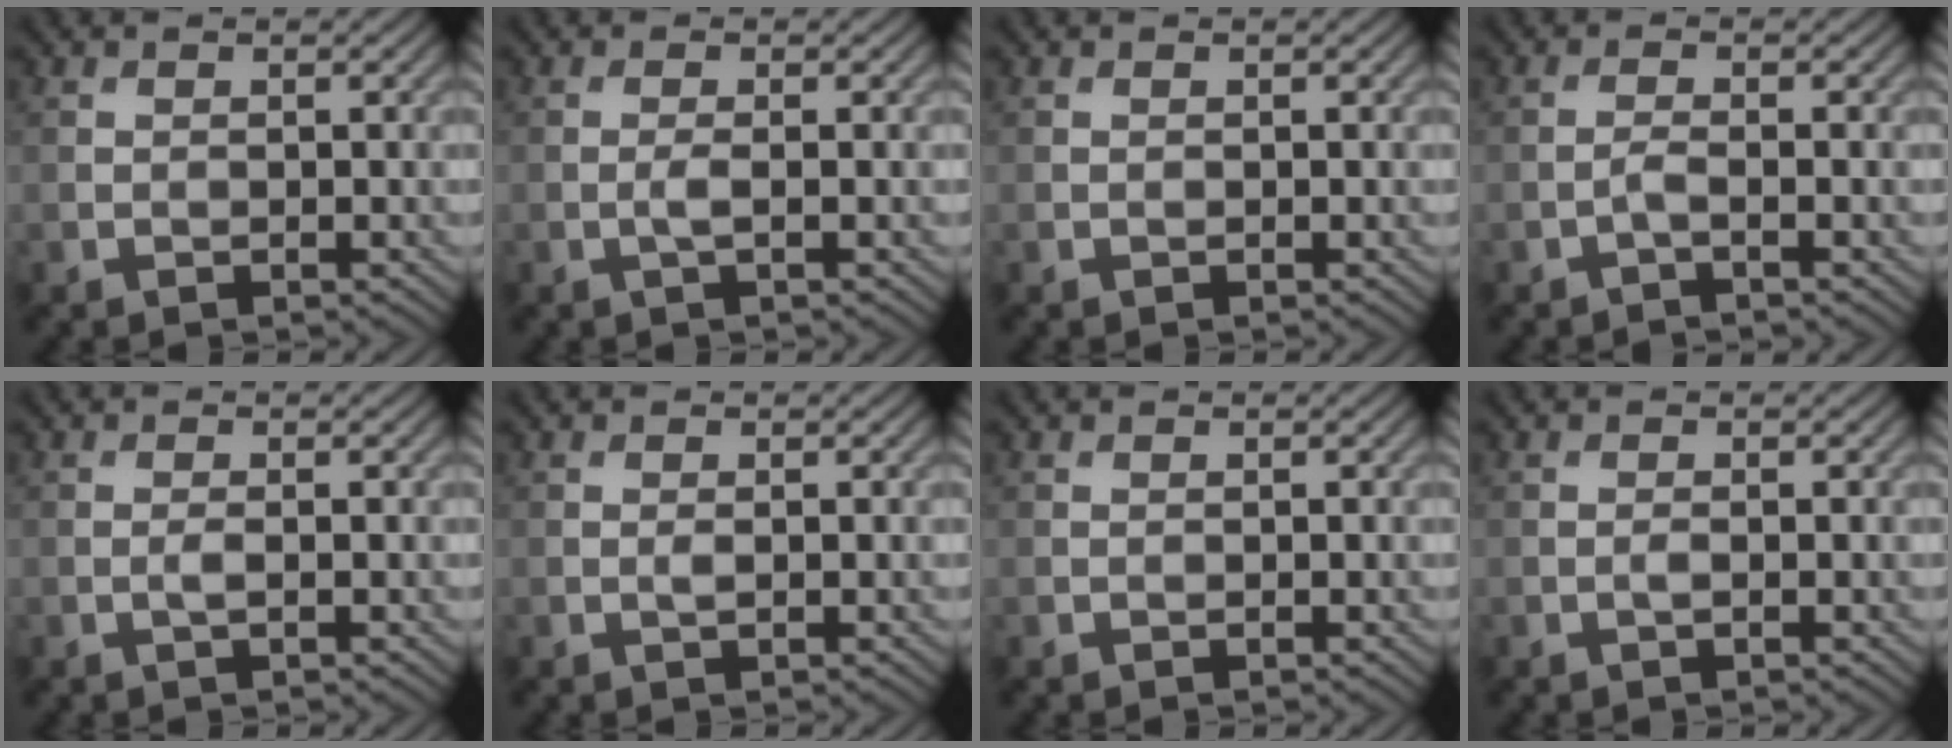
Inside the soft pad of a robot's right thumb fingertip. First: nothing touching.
{"total": 1.2, "force": [-0.3, 0.1, 1.2], "torque": [-0.027, 0.003, -0.009]}
{"total": 0.0}
{"total": 1.1, "force": [-0.8, 0.1, 0.8], "torque": [-0.020, 0.007, -0.019]}
{"total": 0.9, "force": [-0.2, 0.2, 0.8], "torque": [-0.019, 0.002, -0.005]}
{"total": 0.6, "force": [0.0, 0.2, 0.6], "torque": [-0.014, -0.001, -0.001]}
{"total": 0.0}
{"total": 0.6, "force": [-0.2, 0.1, 0.5], "torque": [-0.012, 0.002, -0.004]}